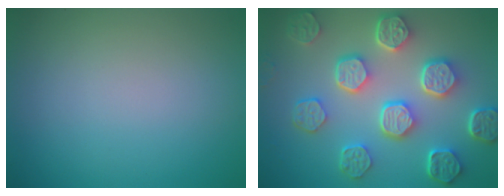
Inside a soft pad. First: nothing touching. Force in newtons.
{"total": 7.9, "press": 6.0, "slide": 5.1}